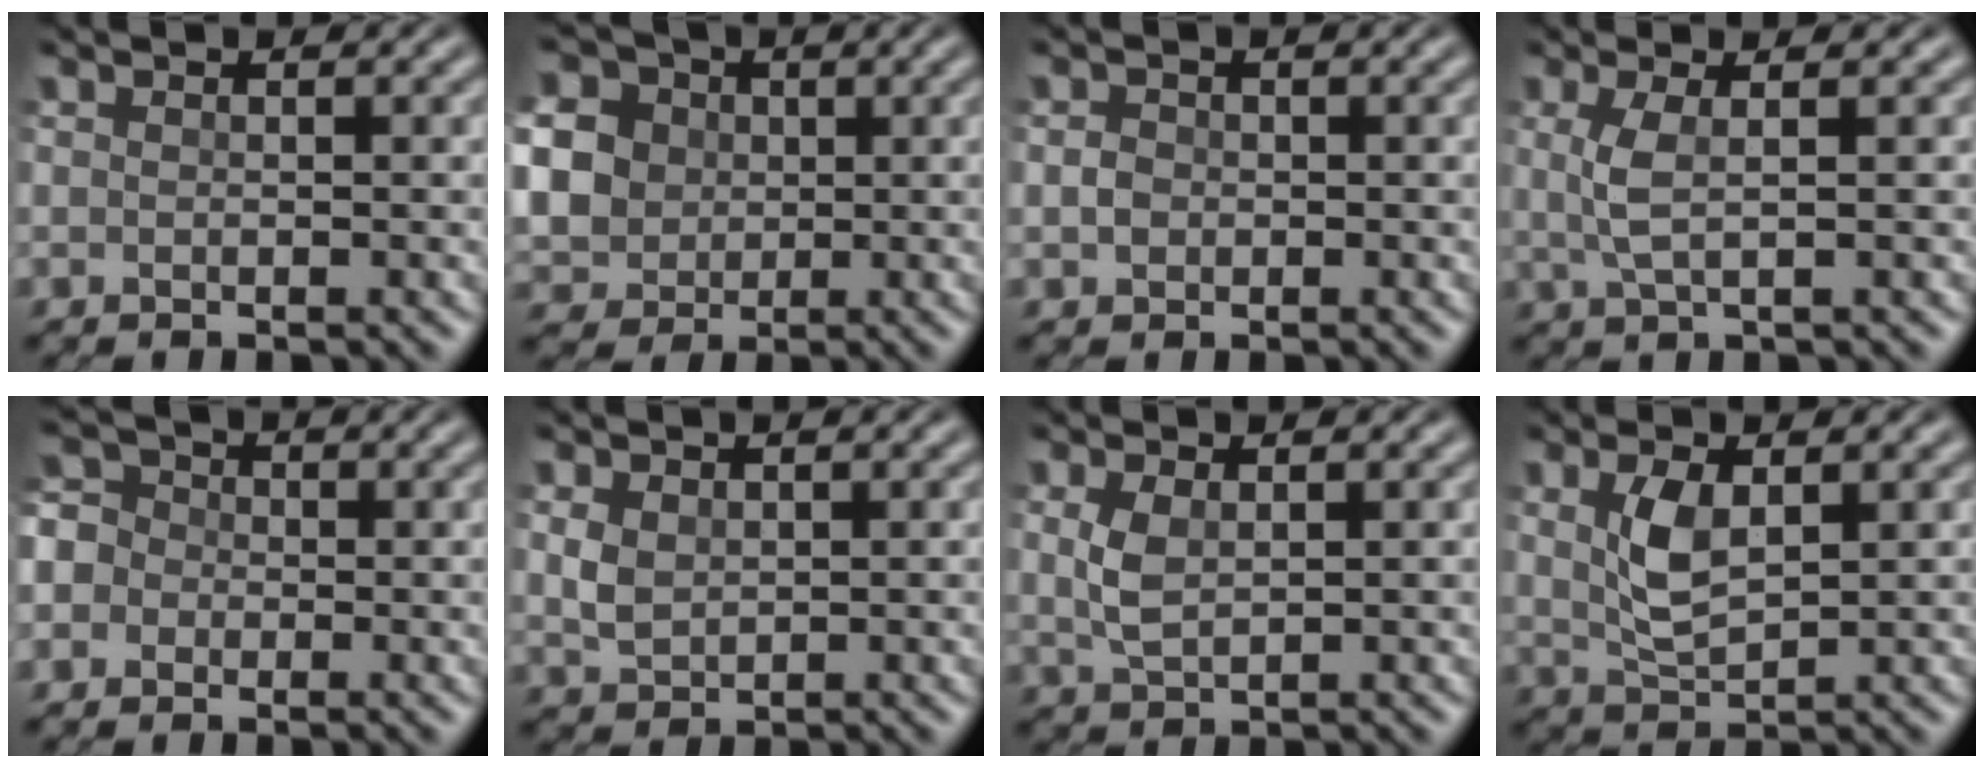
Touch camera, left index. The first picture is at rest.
{"total": 11.4, "force": [1.5, 10.1, 5.1], "torque": [-0.147, 0.005, 0.009]}
{"total": 1.1, "force": [-0.2, 1.0, 0.4], "torque": [-0.007, 0.001, -0.009]}
{"total": 2.3, "force": [0.3, 0.3, 2.3], "torque": [-0.057, 0.001, 0.008]}
{"total": 6.7, "force": [-2.2, 6.0, 1.8], "torque": [-0.047, 0.004, -0.076]}
{"total": 1.9, "force": [0.3, 1.4, 1.2], "torque": [-0.029, -0.002, 0.006]}
{"total": 2.3, "force": [0.4, 1.3, 1.9], "torque": [-0.046, 0.001, 0.012]}
{"total": 3.2, "force": [0.8, 1.2, 2.8], "torque": [-0.066, 0.000, 0.020]}